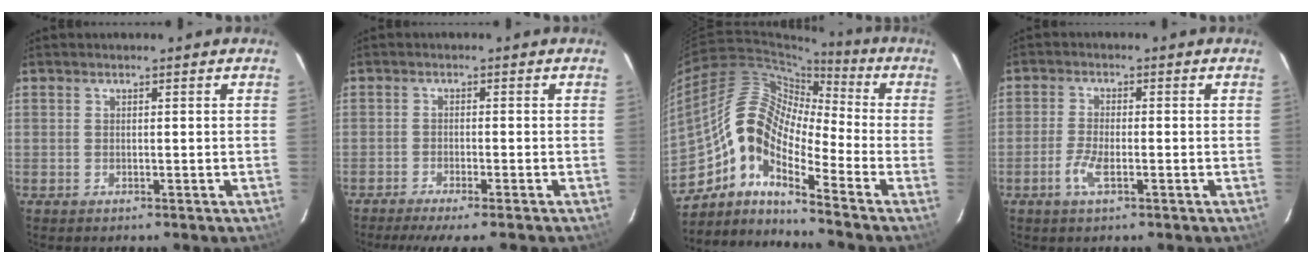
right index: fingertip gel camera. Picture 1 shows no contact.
{"total": 6.6, "force": [-5.7, -0.3, 3.5], "torque": [-0.071, -0.015, -0.089]}
{"total": 12.5, "force": [-6.4, 4.8, 9.6], "torque": [-0.158, 0.012, -0.144]}
{"total": 4.0, "force": [-1.9, 1.1, 3.4], "torque": [-0.078, -0.003, -0.039]}